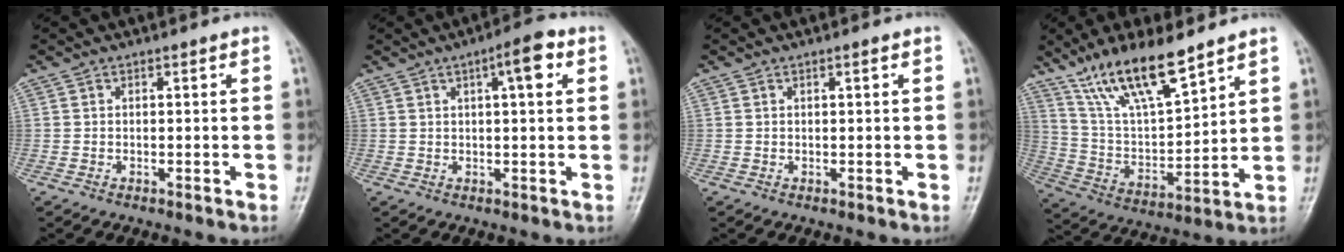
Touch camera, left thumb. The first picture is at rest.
{"total": 6.2, "force": [2.4, 1.7, 5.4], "torque": [-0.073, 0.005, 0.029]}
{"total": 0.7, "force": [0.3, 0.1, 0.6], "torque": [-0.011, 0.001, 0.004]}
{"total": 15.9, "force": [11.4, 4.3, 10.2], "torque": [-0.167, -0.057, 0.227]}